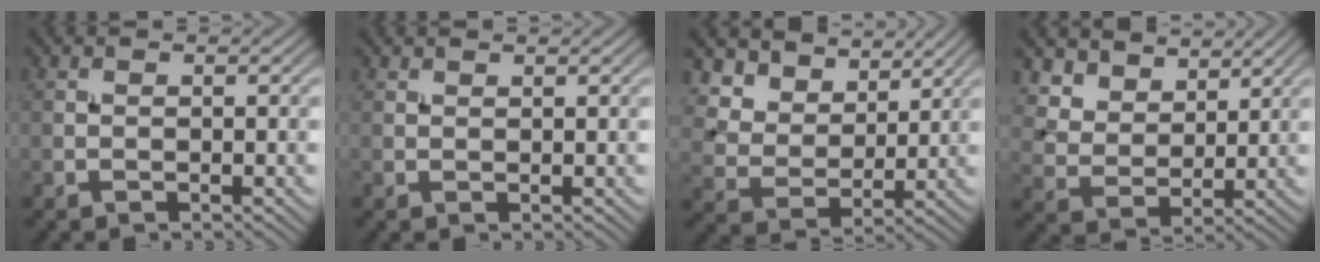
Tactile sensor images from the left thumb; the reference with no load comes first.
{"total": 0.6, "force": [0.5, 0.1, 0.1], "torque": [-0.001, 0.000, 0.012]}
{"total": 8.6, "force": [6.3, 4.9, 3.4], "torque": [-0.091, -0.018, 0.134]}
{"total": 6.7, "force": [5.1, 3.6, 2.4], "torque": [-0.071, -0.022, 0.119]}